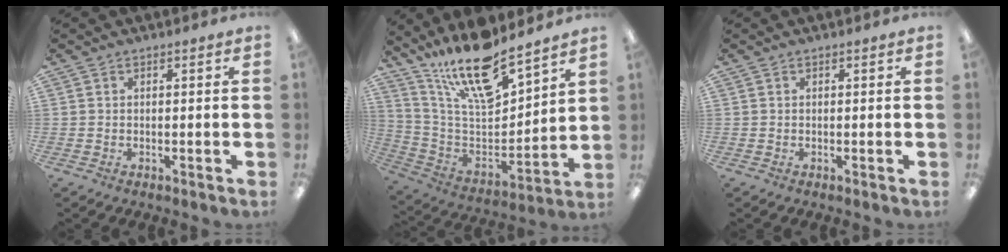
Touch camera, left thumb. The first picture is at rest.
{"total": 18.6, "force": [15.2, 4.5, 9.7], "torque": [-0.182, -0.110, 0.261]}
{"total": 0.0}